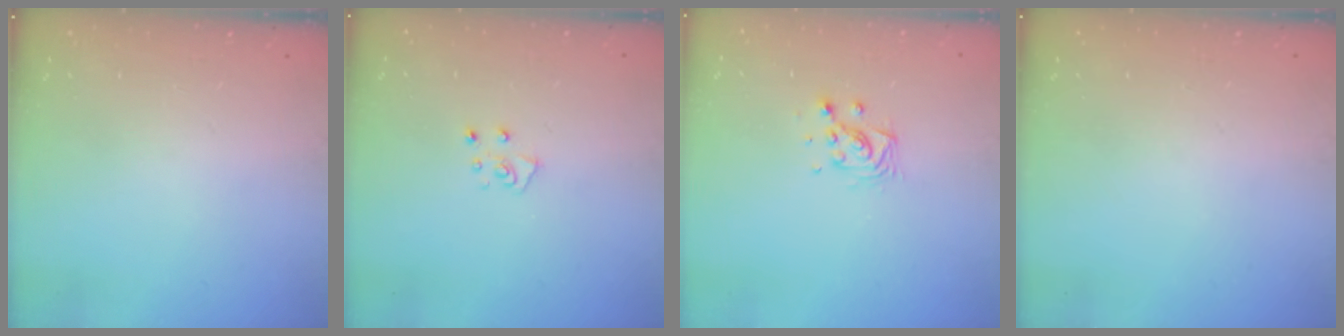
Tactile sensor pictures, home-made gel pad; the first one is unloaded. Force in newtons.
{"total": 5.3, "press": 5.3, "slide": 0.5}
{"total": 6.3, "press": 6.3, "slide": 0.3}
{"total": 0.0}